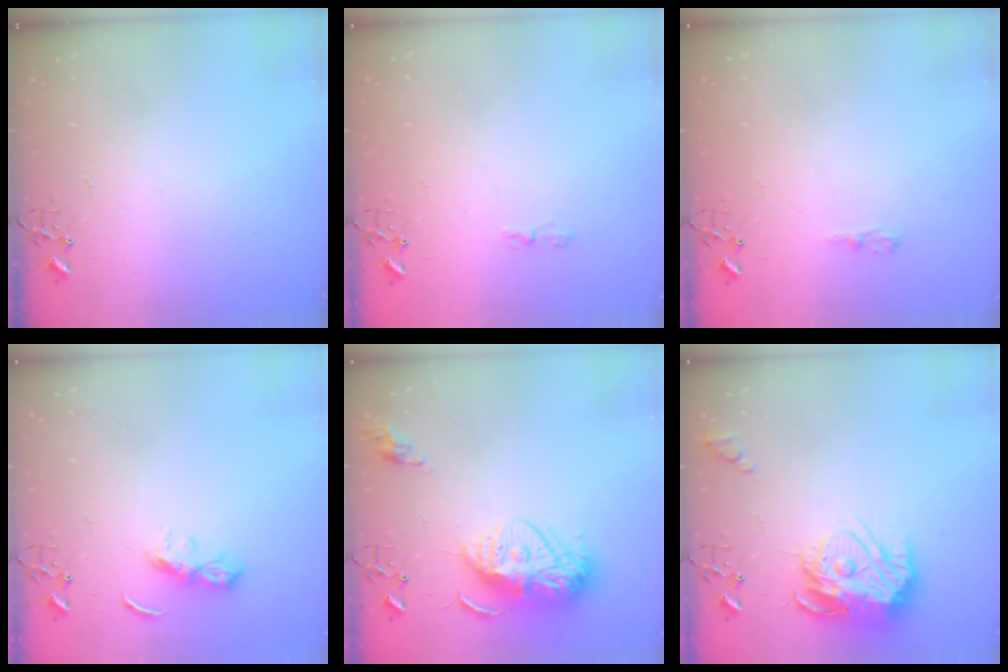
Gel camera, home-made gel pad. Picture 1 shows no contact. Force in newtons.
{"total": 3.9, "press": 3.9, "slide": 0.5}
{"total": 6.0, "press": 6.0, "slide": 0.7}
{"total": 6.7, "press": 6.7, "slide": 0.6}
{"total": 15.5, "press": 15.4, "slide": 1.4}
{"total": 16.3, "press": 16.2, "slide": 1.6}